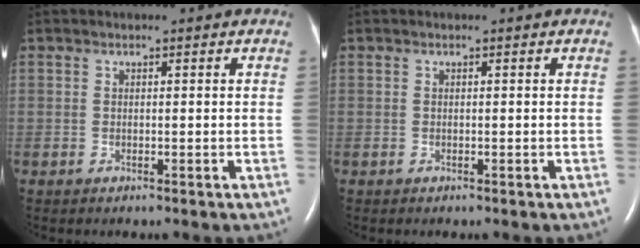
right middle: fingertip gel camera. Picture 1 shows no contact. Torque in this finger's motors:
{"motor_torque": [0.11, -0.06, 0.01, -0.01]}